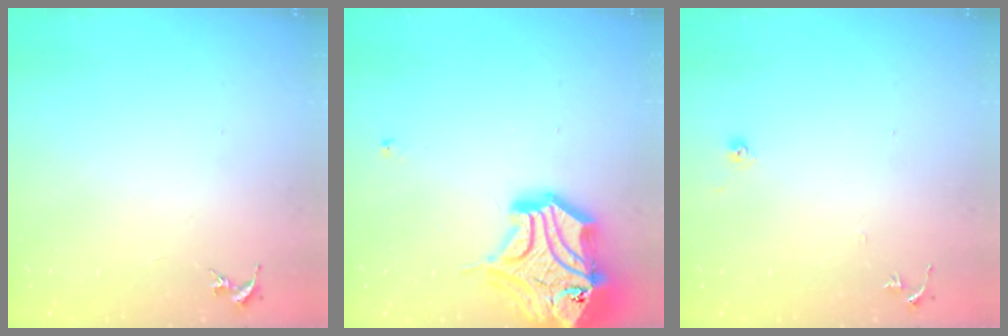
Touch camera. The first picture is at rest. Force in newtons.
{"total": 23.5, "press": 23.3, "slide": 3.4}
{"total": 6.2, "press": 6.1, "slide": 0.5}